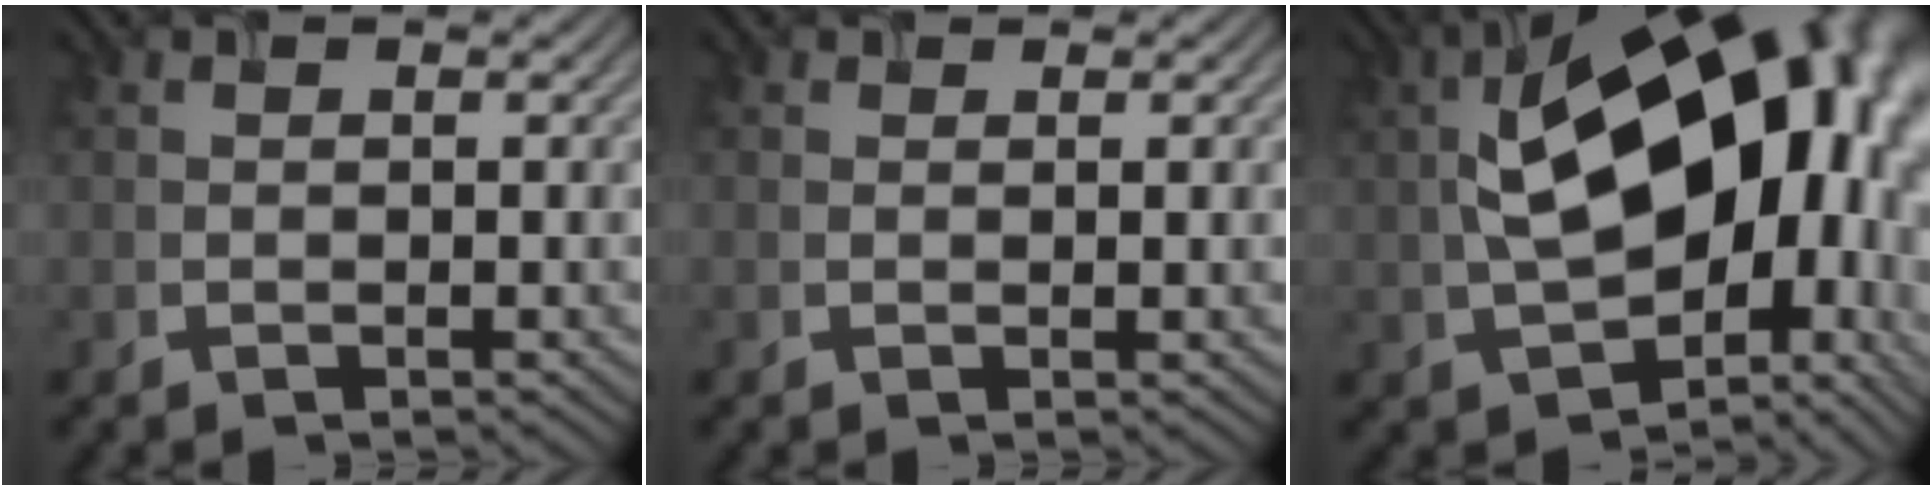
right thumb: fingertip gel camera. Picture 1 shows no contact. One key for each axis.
{"total": 0.0}
{"total": 20.9, "fx": 2.0, "fy": 12.6, "fz": 16.6, "tx": -0.260, "ty": -0.019, "tz": 0.063}